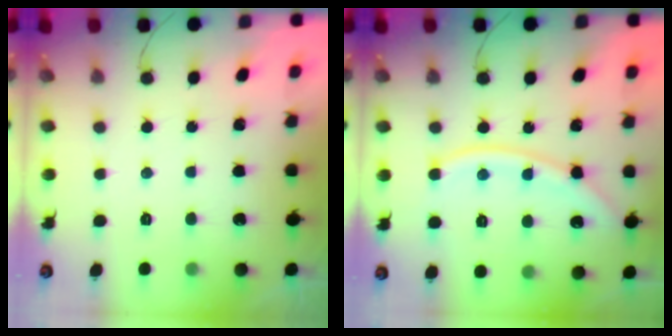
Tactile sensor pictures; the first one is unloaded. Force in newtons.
{"total": 12.8, "press": 12.7, "slide": 1.5}